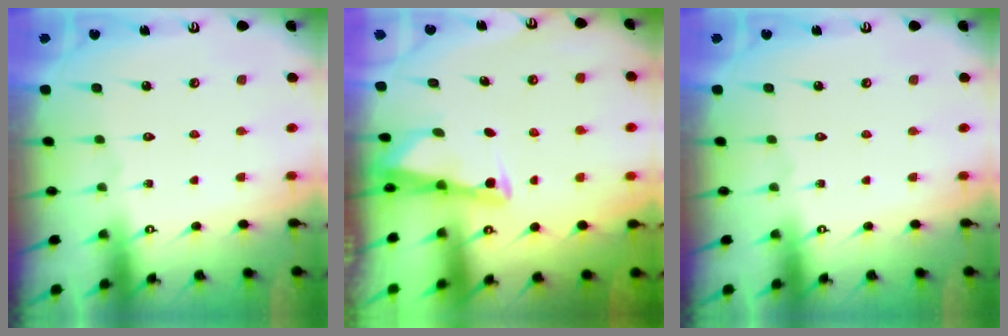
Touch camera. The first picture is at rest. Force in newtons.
{"total": 2.5, "press": 2.5, "slide": 0.1}
{"total": 0.0}